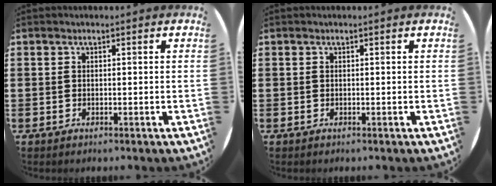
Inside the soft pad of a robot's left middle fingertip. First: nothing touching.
{"total": 0.0}